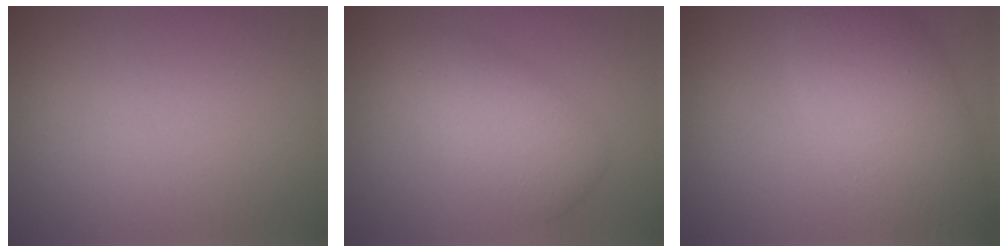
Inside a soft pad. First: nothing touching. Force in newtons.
{"total": 4.3, "press": 4.3, "slide": 0.1}
{"total": 7.6, "press": 7.6, "slide": 0.4}